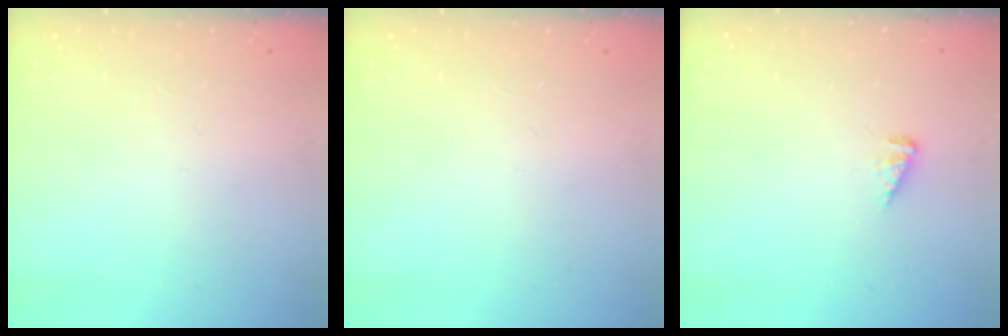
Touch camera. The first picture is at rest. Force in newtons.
{"total": 0.0}
{"total": 3.0, "press": 3.0, "slide": 0.3}